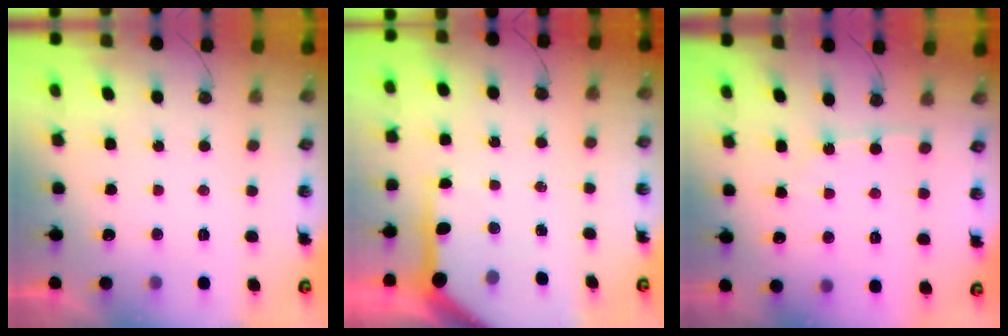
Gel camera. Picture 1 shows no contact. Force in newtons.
{"total": 10.2, "press": 10.2, "slide": 1.2}
{"total": 3.8, "press": 3.8, "slide": 0.3}